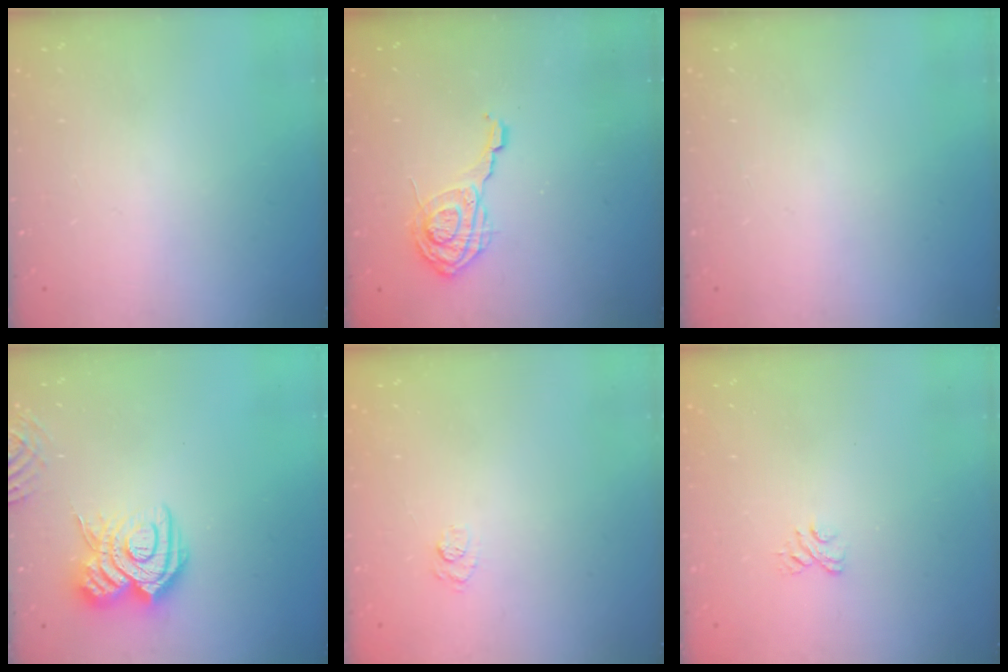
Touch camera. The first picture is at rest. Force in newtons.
{"total": 10.8, "press": 10.7, "slide": 0.7}
{"total": 0.0}
{"total": 16.0, "press": 15.9, "slide": 1.5}
{"total": 6.1, "press": 6.0, "slide": 1.2}
{"total": 4.7, "press": 4.5, "slide": 1.2}